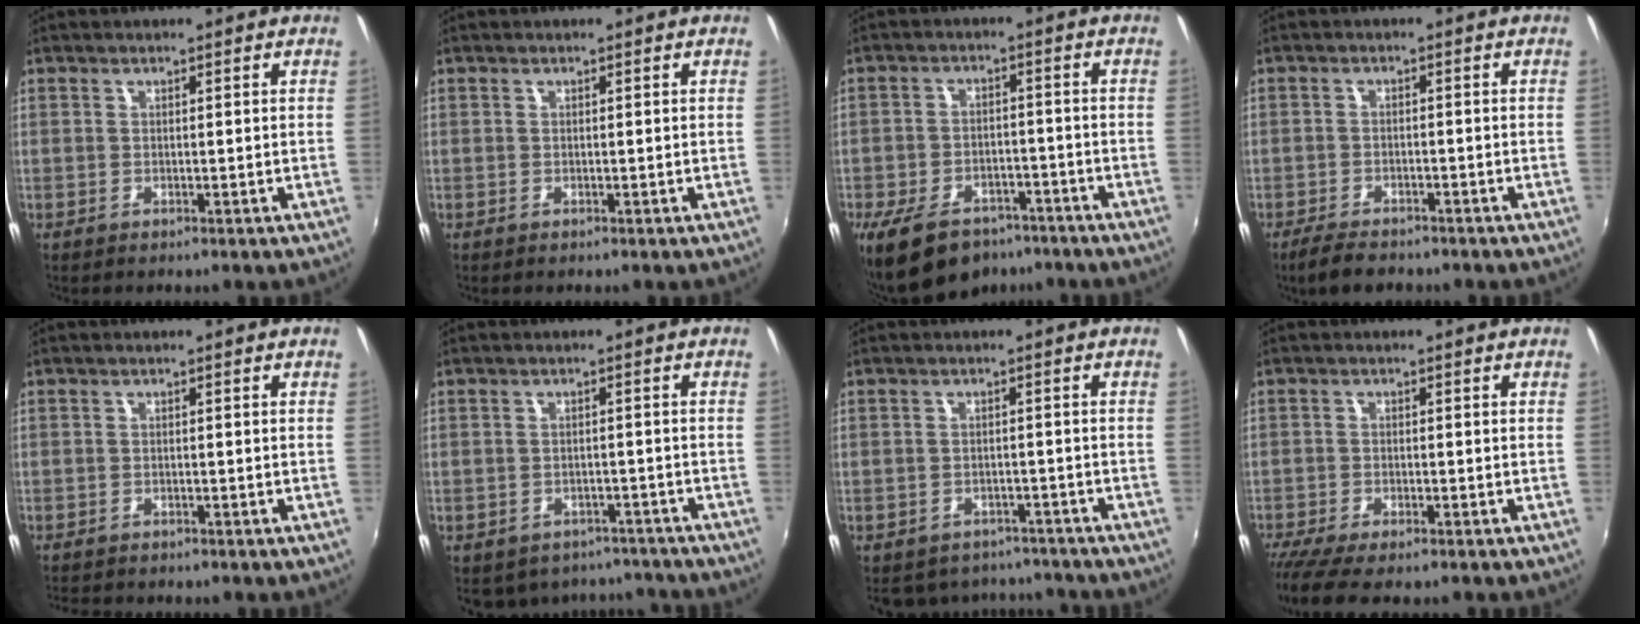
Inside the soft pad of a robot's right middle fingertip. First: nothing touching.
{"total": 0.0}
{"total": 14.0, "force": [-9.9, 7.4, 6.5], "torque": [-0.152, -0.009, -0.149]}
{"total": 5.3, "force": [-4.4, 1.9, 2.3], "torque": [-0.065, -0.006, -0.076]}
{"total": 3.8, "force": [-3.5, 0.9, 1.2], "torque": [-0.034, -0.015, -0.055]}
{"total": 11.1, "force": [-8.9, 5.7, 3.3], "torque": [-0.076, 0.003, -0.102]}
{"total": 10.6, "force": [-9.1, 4.7, 2.8], "torque": [-0.066, 0.002, -0.114]}
{"total": 7.3, "force": [-6.1, 1.1, 3.9], "torque": [-0.096, -0.038, -0.108]}